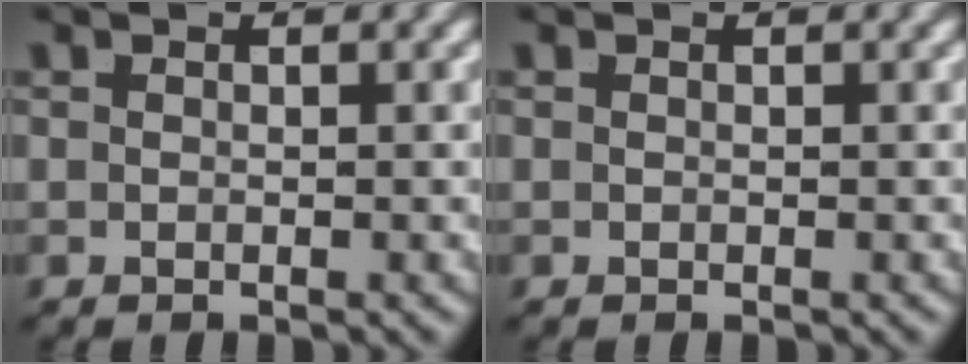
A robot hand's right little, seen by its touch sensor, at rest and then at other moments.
{"total": 0.0}